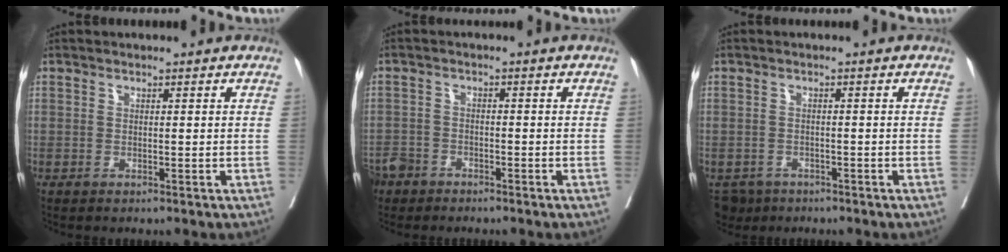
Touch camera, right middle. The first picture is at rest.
{"total": 4.8, "force": [-3.8, 2.7, 0.9], "torque": [-0.019, -0.001, -0.074]}
{"total": 4.4, "force": [-3.3, 2.9, 0.4], "torque": [0.001, 0.001, -0.052]}